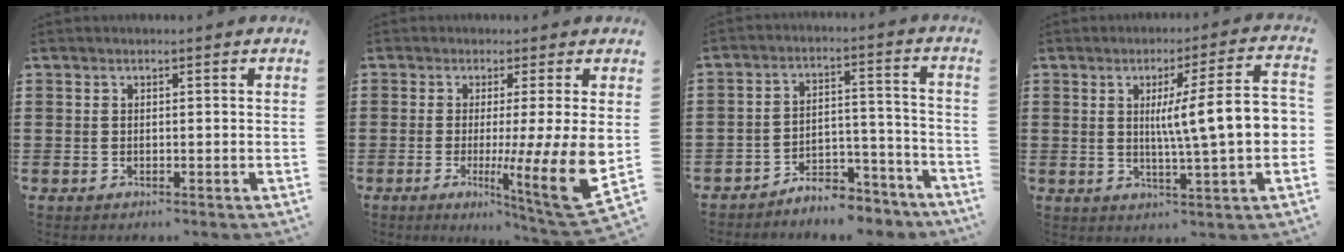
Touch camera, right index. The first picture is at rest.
{"total": 10.9, "force": [-0.6, 0.8, 10.9], "torque": [-0.176, -0.034, -0.009]}
{"total": 5.8, "force": [-5.6, 1.1, 1.0], "torque": [-0.015, 0.018, -0.110]}
{"total": 10.4, "force": [0.5, 0.7, 10.3], "torque": [-0.168, -0.007, 0.003]}